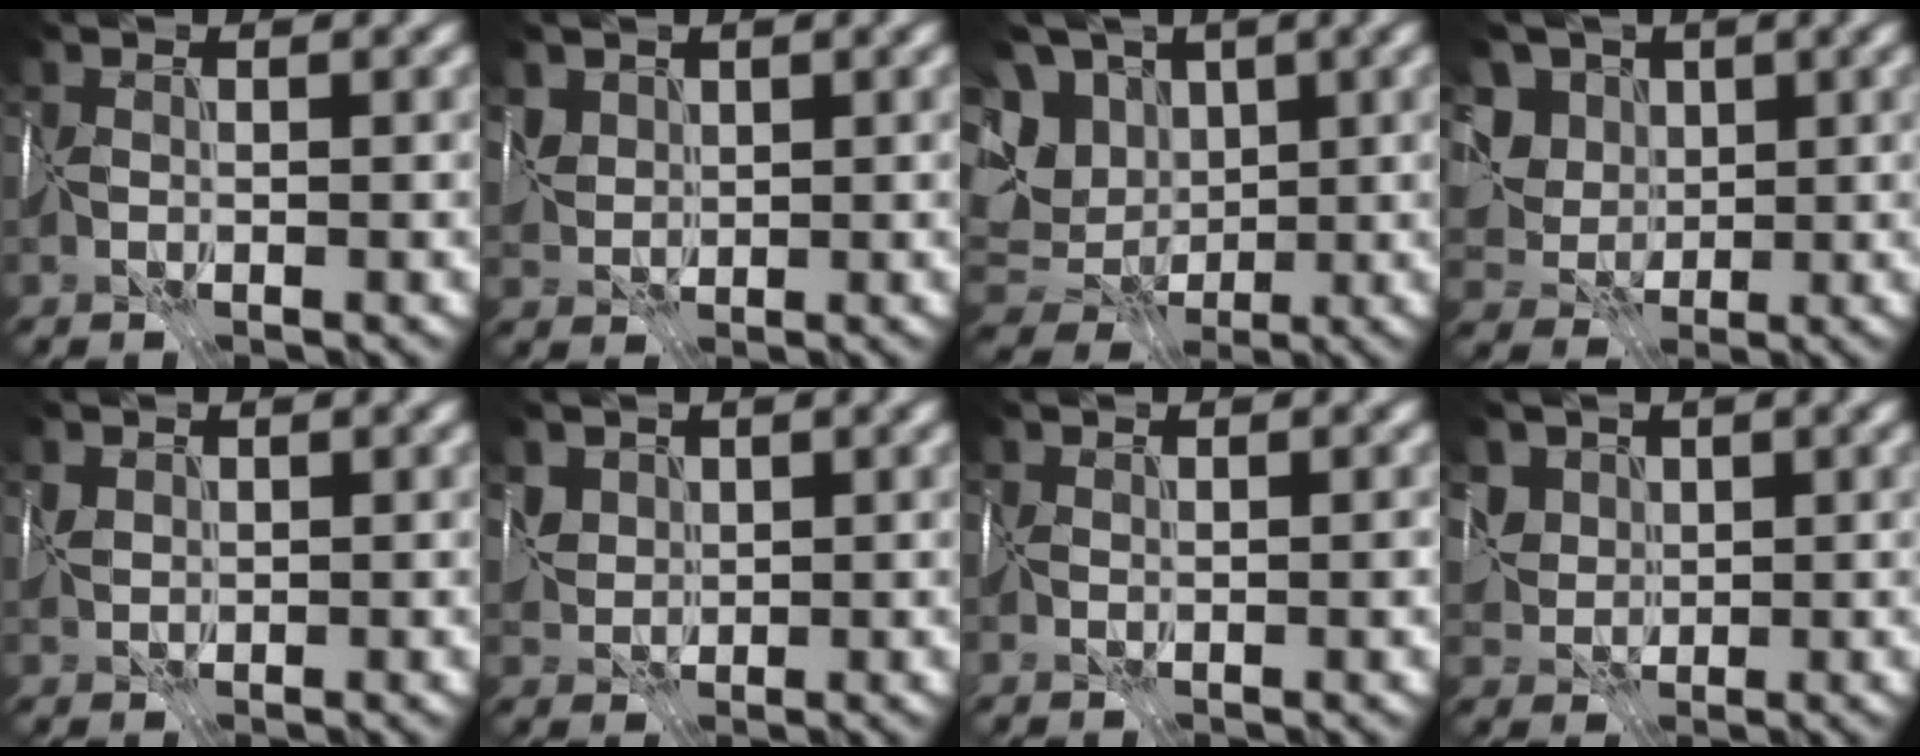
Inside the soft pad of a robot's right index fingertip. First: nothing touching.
{"total": 1.6, "force": [1.4, 0.9, -0.2], "torque": [0.008, -0.008, 0.039]}
{"total": 11.1, "force": [1.1, 9.3, 6.0], "torque": [-0.123, 0.006, 0.008]}
{"total": 6.8, "force": [2.6, 5.6, 3.0], "torque": [-0.050, 0.017, 0.023]}
{"total": 0.8, "force": [0.6, 0.4, -0.2], "torque": [0.009, -0.002, 0.012]}
{"total": 1.9, "force": [1.5, 1.3, 0.1], "torque": [-0.005, -0.004, 0.044]}
{"total": 0.6, "force": [0.2, 0.3, 0.5], "torque": [-0.003, -0.005, 0.005]}
{"total": 3.0, "force": [1.8, 2.4, 0.6], "torque": [-0.012, -0.002, 0.037]}